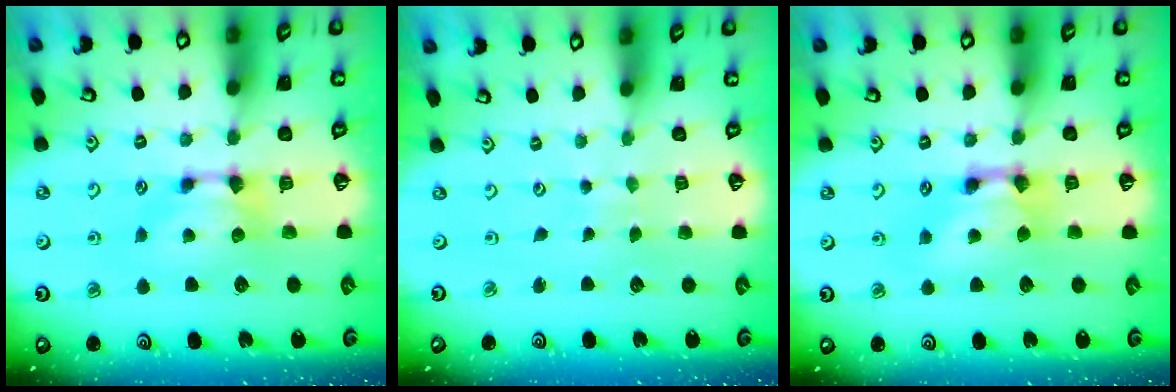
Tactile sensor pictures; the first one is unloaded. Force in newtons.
{"total": 5.8, "press": 5.8, "slide": 0.3}
{"total": 2.6, "press": 2.6, "slide": 0.2}